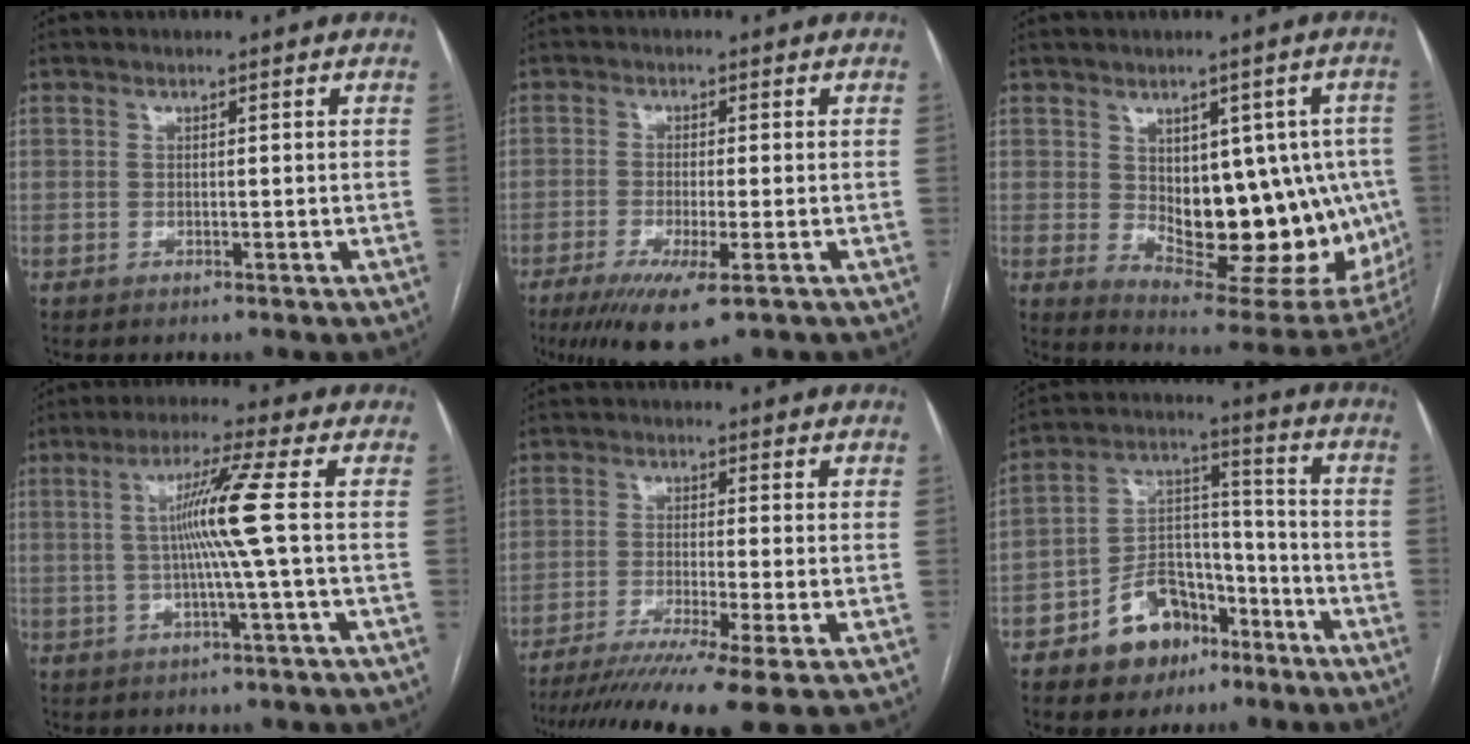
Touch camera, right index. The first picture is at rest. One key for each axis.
{"total": 8.0, "fx": -4.2, "fy": 1.0, "fz": 6.7, "tx": -0.120, "ty": -0.023, "tz": -0.066}
{"total": 19.0, "fx": -0.5, "fy": 9.1, "fz": 16.7, "tx": -0.180, "ty": 0.007, "tz": 0.025}
{"total": 7.6, "fx": 0.2, "fy": -2.1, "fz": 7.3, "tx": -0.136, "ty": 0.007, "tz": 0.010}
{"total": 12.7, "fx": -9.4, "fy": -1.4, "fz": 8.5, "tx": -0.132, "ty": -0.033, "tz": -0.146}
{"total": 12.4, "fx": -7.1, "fy": 7.9, "fz": 6.3, "tx": -0.112, "ty": 0.034, "tz": -0.113}